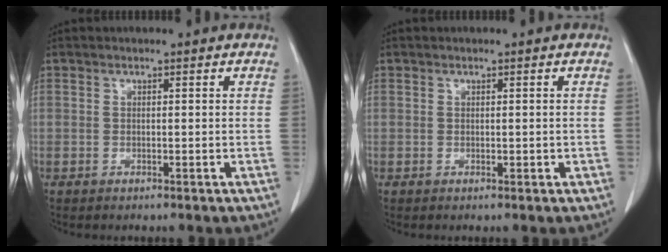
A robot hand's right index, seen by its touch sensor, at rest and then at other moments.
{"total": 0.6, "force": [-0.1, 0.4, 0.4], "torque": [-0.009, 0.002, 0.001]}